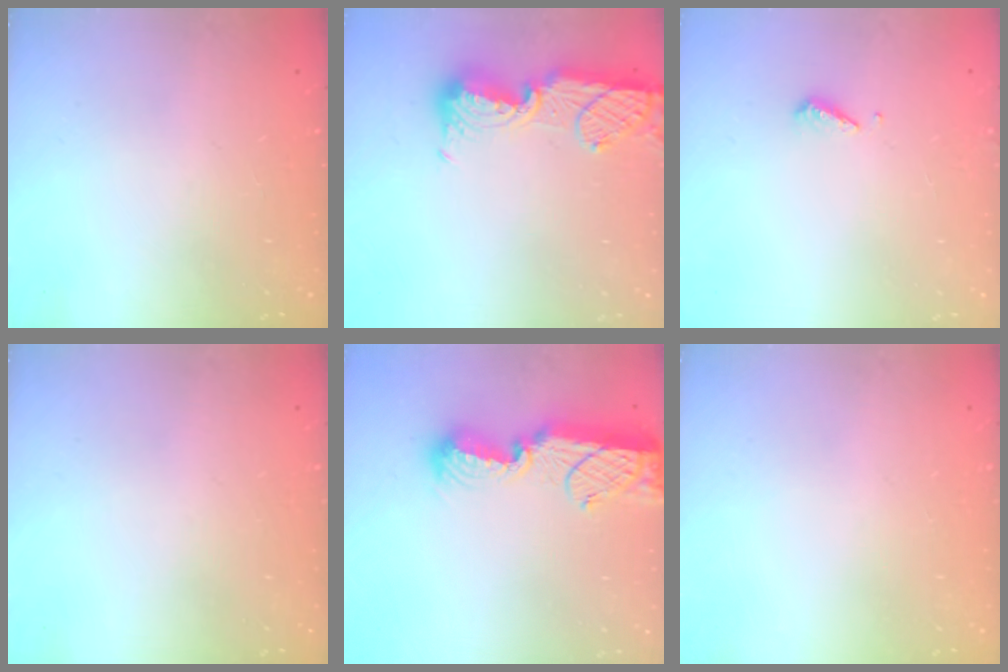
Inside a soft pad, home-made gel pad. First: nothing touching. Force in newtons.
{"total": 13.9, "press": 13.8, "slide": 1.2}
{"total": 4.0, "press": 3.9, "slide": 0.3}
{"total": 0.0}
{"total": 13.4, "press": 13.3, "slide": 0.6}
{"total": 0.0}